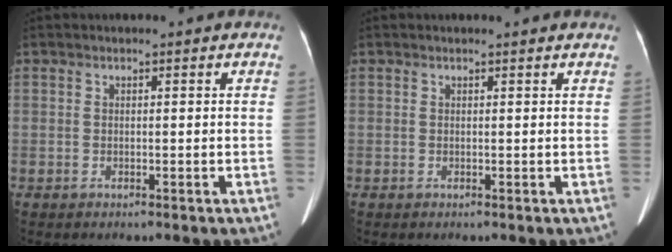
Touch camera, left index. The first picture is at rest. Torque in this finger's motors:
{"motor_torque": [-0.04, 0.03, -0.18, -0.01]}